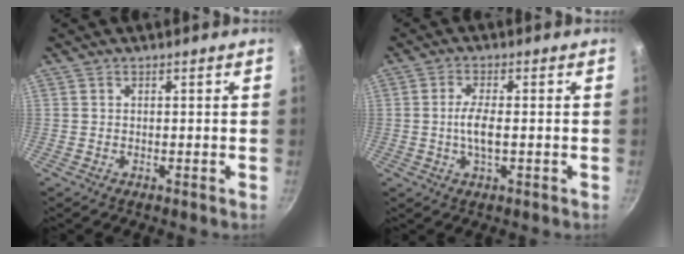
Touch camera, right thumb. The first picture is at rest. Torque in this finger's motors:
{"motor_torque": [-0.32, 0.36, 0.78, 0.36, 0.09]}